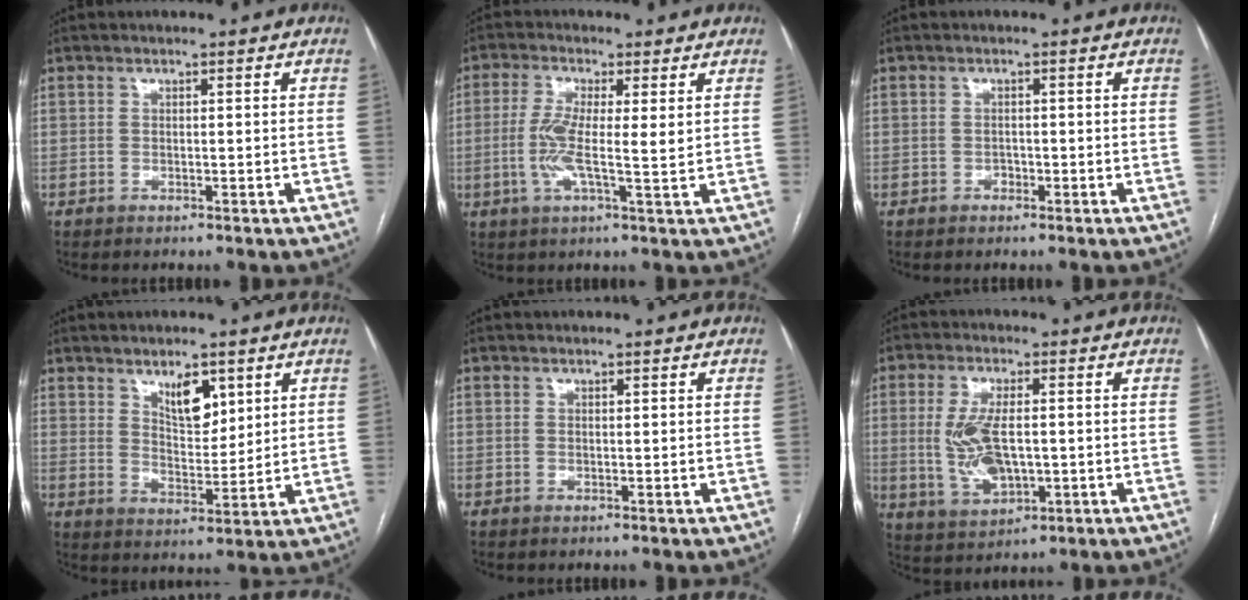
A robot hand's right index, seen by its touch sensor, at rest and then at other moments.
{"total": 6.8, "force": [0.3, 0.8, 6.8], "torque": [-0.143, -0.003, 0.001]}
{"total": 1.0, "force": [-0.6, 0.7, 0.2], "torque": [0.000, 0.003, -0.012]}
{"total": 6.1, "force": [3.5, 2.7, 4.2], "torque": [-0.071, -0.006, 0.065]}
{"total": 0.0}
{"total": 8.7, "force": [-0.3, 3.6, 7.9], "torque": [-0.170, -0.001, 0.004]}